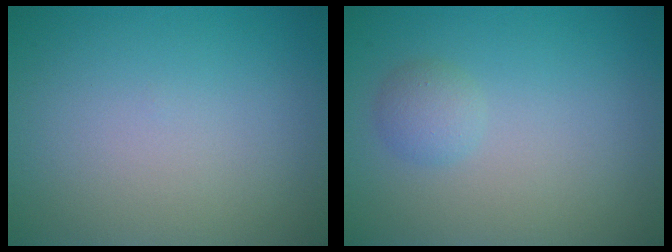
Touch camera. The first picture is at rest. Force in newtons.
{"total": 1.4, "press": 1.4, "slide": 0.0}